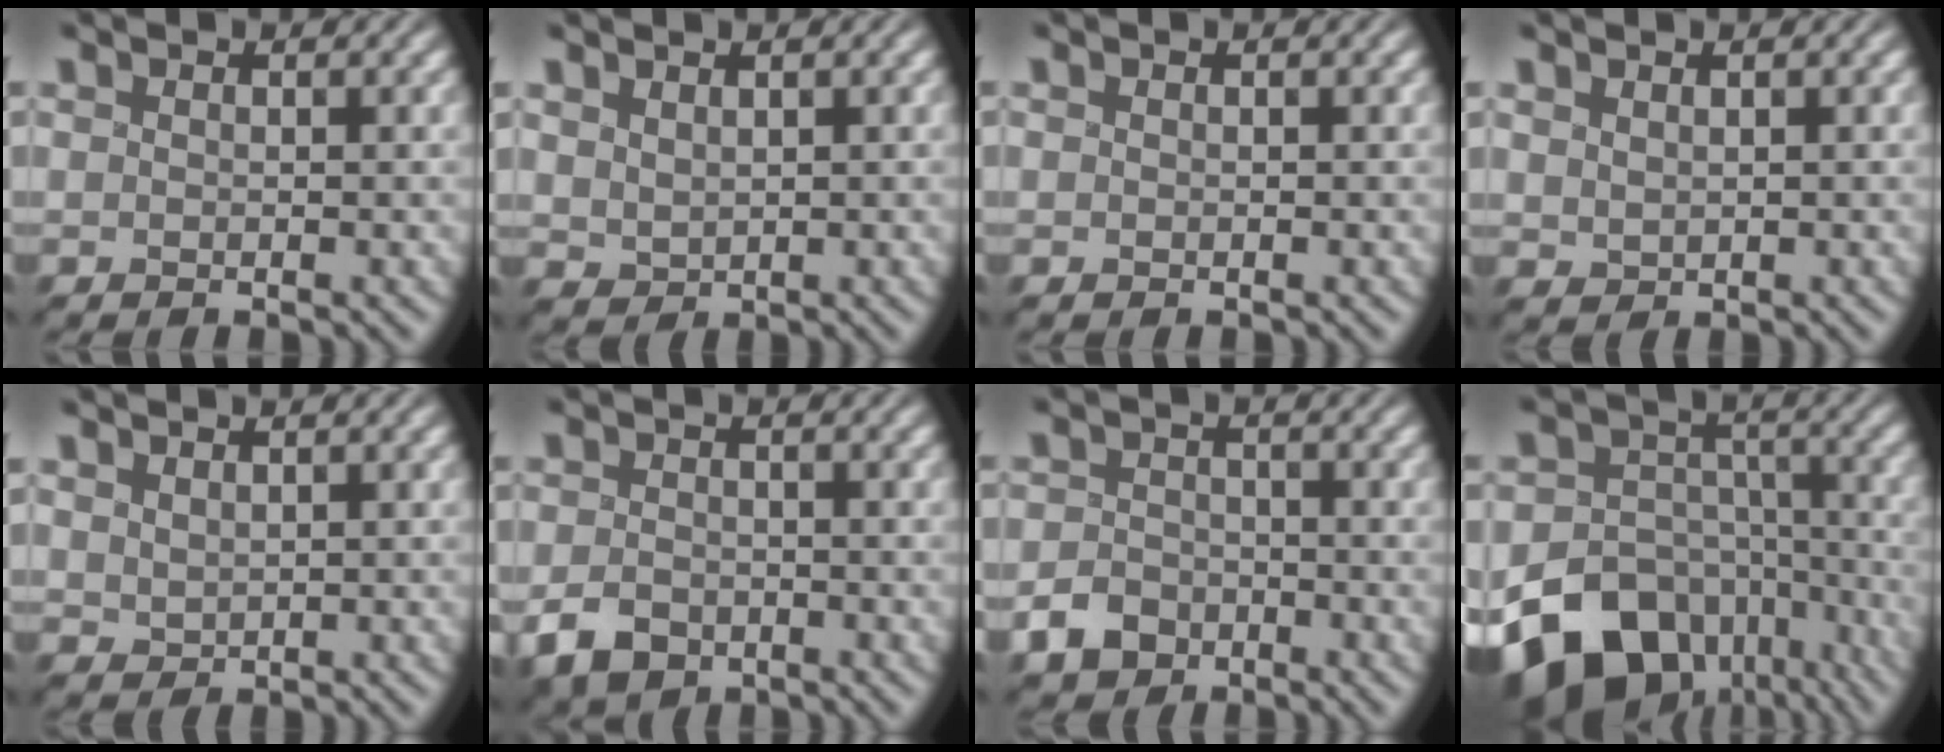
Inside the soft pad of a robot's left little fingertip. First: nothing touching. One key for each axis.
{"total": 1.5, "fx": 0.8, "fy": 1.1, "fz": 0.6, "tx": -0.017, "ty": -0.003, "tz": 0.019}
{"total": 0.0}
{"total": 1.0, "fx": 0.6, "fy": 0.7, "fz": 0.3, "tx": -0.008, "ty": -0.001, "tz": 0.016}
{"total": 1.3, "fx": 0.8, "fy": 1.0, "fz": 0.5, "tx": -0.013, "ty": -0.002, "tz": 0.018}
{"total": 4.0, "fx": -2.4, "fy": 2.6, "fz": 1.8, "tx": -0.031, "ty": -0.010, "tz": -0.053}
{"total": 3.6, "fx": -2.4, "fy": 2.4, "fz": 1.0, "tx": -0.013, "ty": -0.005, "tz": -0.051}
{"total": 19.0, "fx": -11.9, "fy": 12.9, "fz": 7.1, "tx": -0.149, "ty": -0.054, "tz": -0.184}